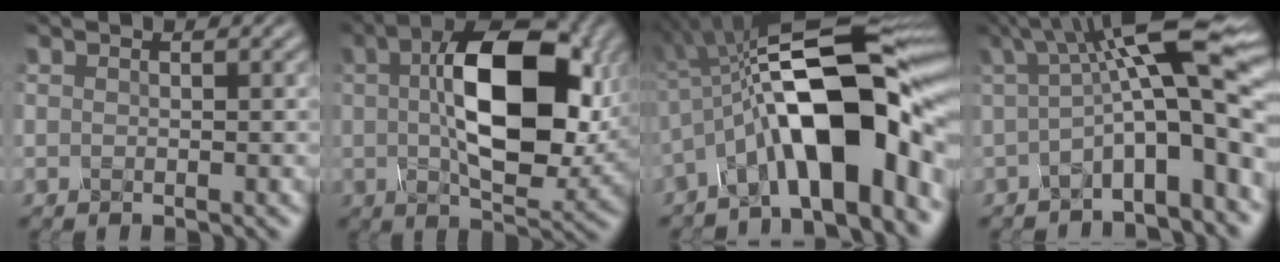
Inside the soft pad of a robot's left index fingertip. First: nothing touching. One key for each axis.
{"total": 12.9, "fx": 2.1, "fy": 6.2, "fz": 11.2, "tx": -0.175, "ty": 0.011, "tz": 0.032}
{"total": 13.9, "fx": -3.1, "fy": 4.4, "fz": 12.9, "tx": -0.185, "ty": 0.026, "tz": -0.062}
{"total": 10.4, "fx": 0.4, "fy": 2.2, "fz": 10.1, "tx": -0.146, "ty": 0.026, "tz": -0.008}